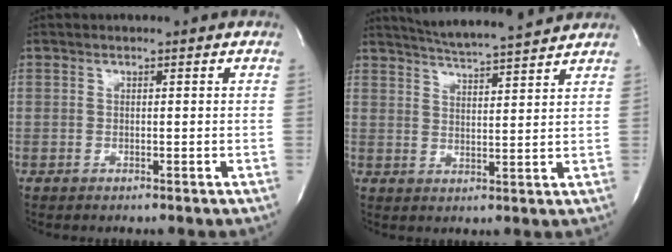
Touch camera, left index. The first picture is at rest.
{"total": 11.2, "force": [10.5, -0.2, 3.9], "torque": [-0.074, 0.007, 0.152]}